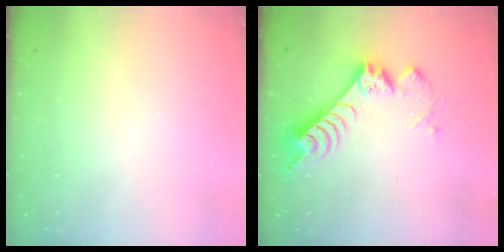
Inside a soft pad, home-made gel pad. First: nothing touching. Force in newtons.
{"total": 10.1, "press": 10.0, "slide": 1.0}